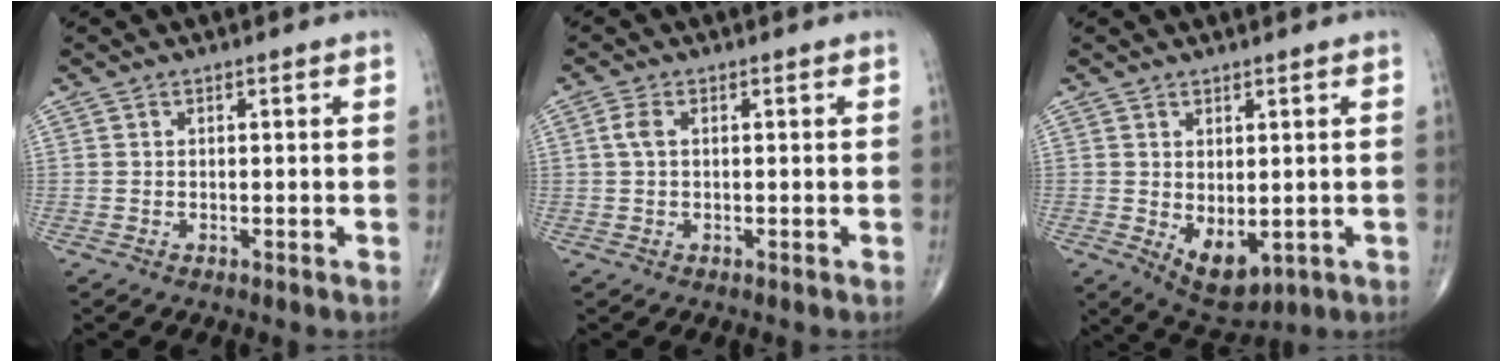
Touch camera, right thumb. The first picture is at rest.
{"total": 2.2, "force": [0.4, 1.2, 1.8], "torque": [-0.047, 0.009, 0.007]}
{"total": 7.1, "force": [-1.1, 3.9, 5.8], "torque": [-0.076, -0.008, 0.004]}